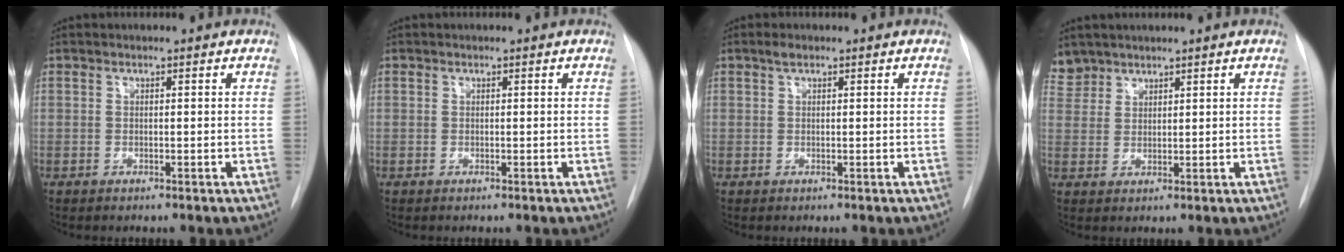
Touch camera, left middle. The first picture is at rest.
{"total": 0.0}
{"total": 1.0, "force": [0.7, 0.4, 0.6], "torque": [-0.013, 0.008, 0.013]}
{"total": 3.7, "force": [3.3, 1.7, -0.3], "torque": [0.010, 0.009, 0.068]}